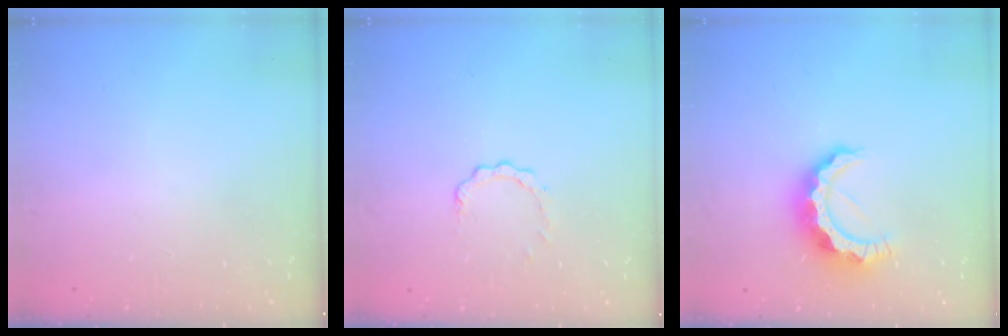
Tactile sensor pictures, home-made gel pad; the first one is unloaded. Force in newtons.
{"total": 2.7, "press": 2.7, "slide": 0.3}
{"total": 9.9, "press": 9.9, "slide": 0.9}